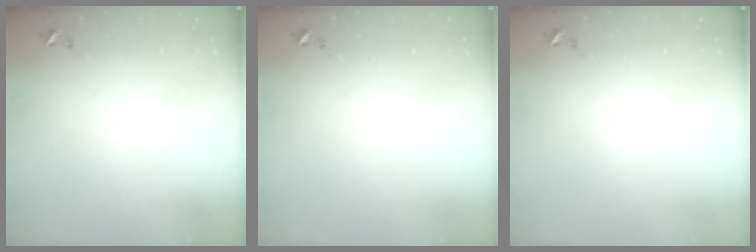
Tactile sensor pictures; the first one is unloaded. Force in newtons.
{"total": 0.0}
{"total": 0.0}